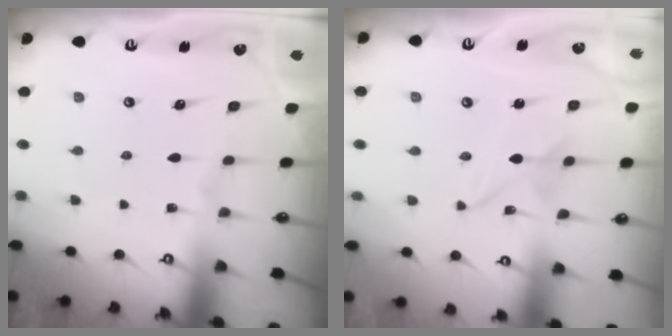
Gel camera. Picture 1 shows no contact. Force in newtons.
{"total": 2.1, "press": 2.1, "slide": 0.3}